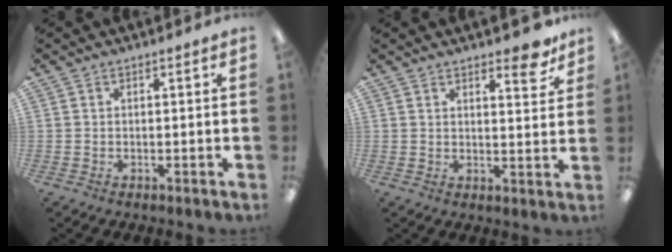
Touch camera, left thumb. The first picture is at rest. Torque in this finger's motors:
{"motor_torque": [0.04, 0.13, -0.29, 0.06, 0.03]}